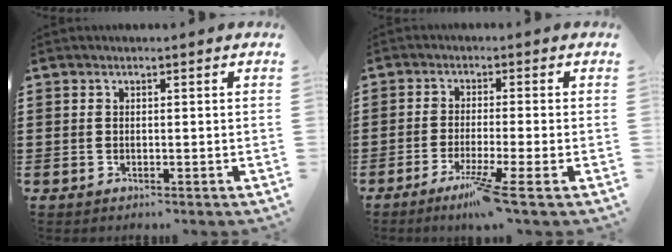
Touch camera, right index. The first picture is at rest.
{"total": 5.3, "force": [-3.2, -0.8, 4.2], "torque": [-0.086, -0.023, -0.060]}